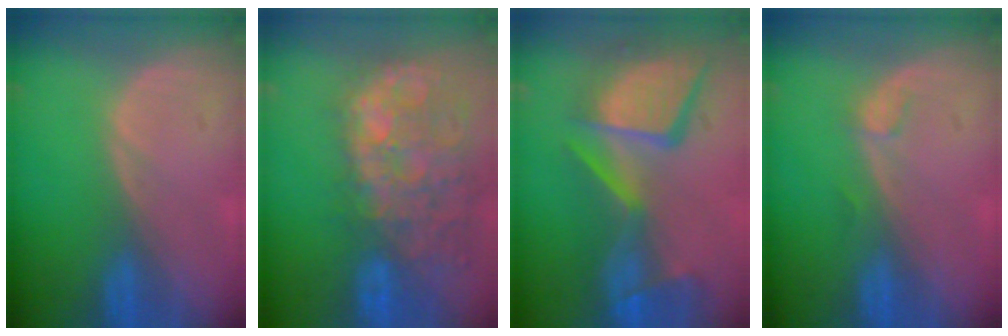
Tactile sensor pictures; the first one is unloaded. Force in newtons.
{"total": 14.2, "press": 11.6, "slide": 8.1}
{"total": 13.8, "press": 11.2, "slide": 8.0}
{"total": 1.1, "press": 1.1, "slide": 0.2}